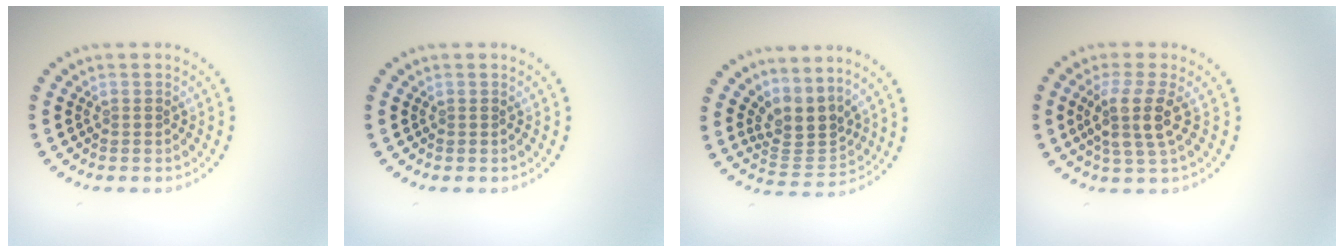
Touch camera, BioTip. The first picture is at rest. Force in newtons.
{"total": 0.0}
{"total": 3.4, "press": 2.5, "slide": 2.3}
{"total": 3.5, "press": 2.8, "slide": 2.1}